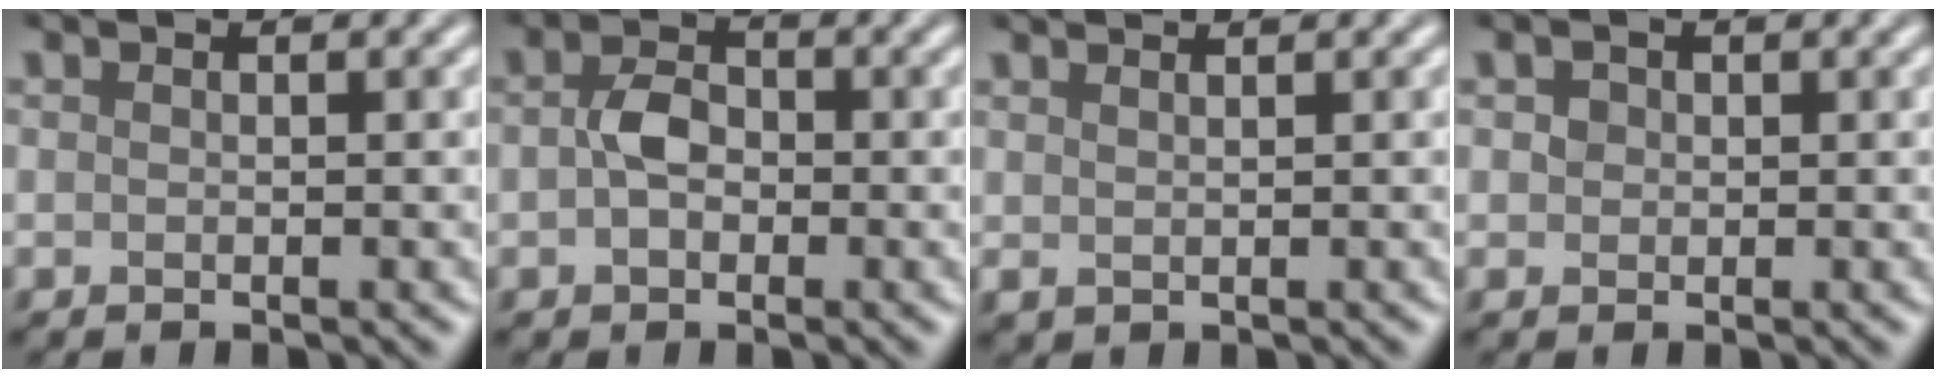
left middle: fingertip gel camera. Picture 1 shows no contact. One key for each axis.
{"total": 2.7, "fx": -0.2, "fy": 1.9, "fz": 1.9, "tx": -0.043, "ty": 0.005, "tz": -0.008}
{"total": 1.3, "fx": 1.1, "fy": 0.3, "fz": 0.5, "tx": -0.017, "ty": 0.008, "tz": 0.027}
{"total": 1.2, "fx": 0.4, "fy": 1.0, "fz": 0.5, "tx": -0.012, "ty": 0.007, "tz": 0.005}